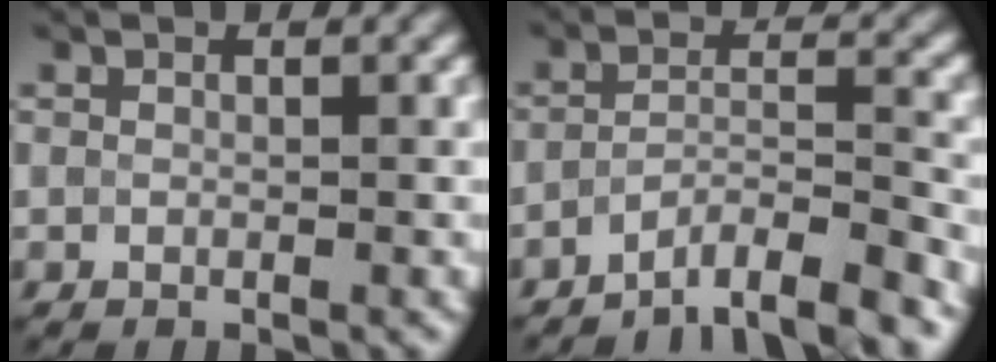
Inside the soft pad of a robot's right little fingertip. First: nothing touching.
{"total": 5.2, "force": [-4.2, 1.0, 2.9], "torque": [-0.047, 0.000, -0.073]}